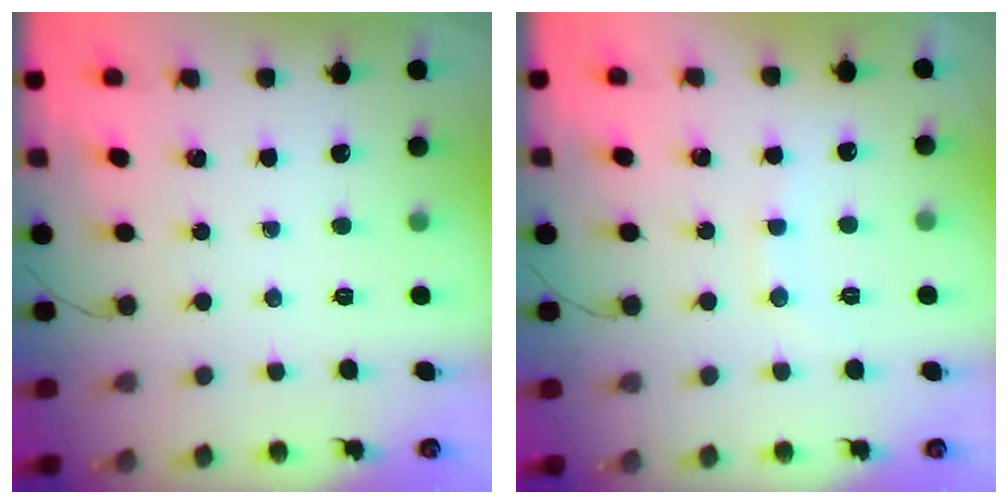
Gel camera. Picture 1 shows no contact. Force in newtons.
{"total": 6.8, "press": 6.7, "slide": 1.4}